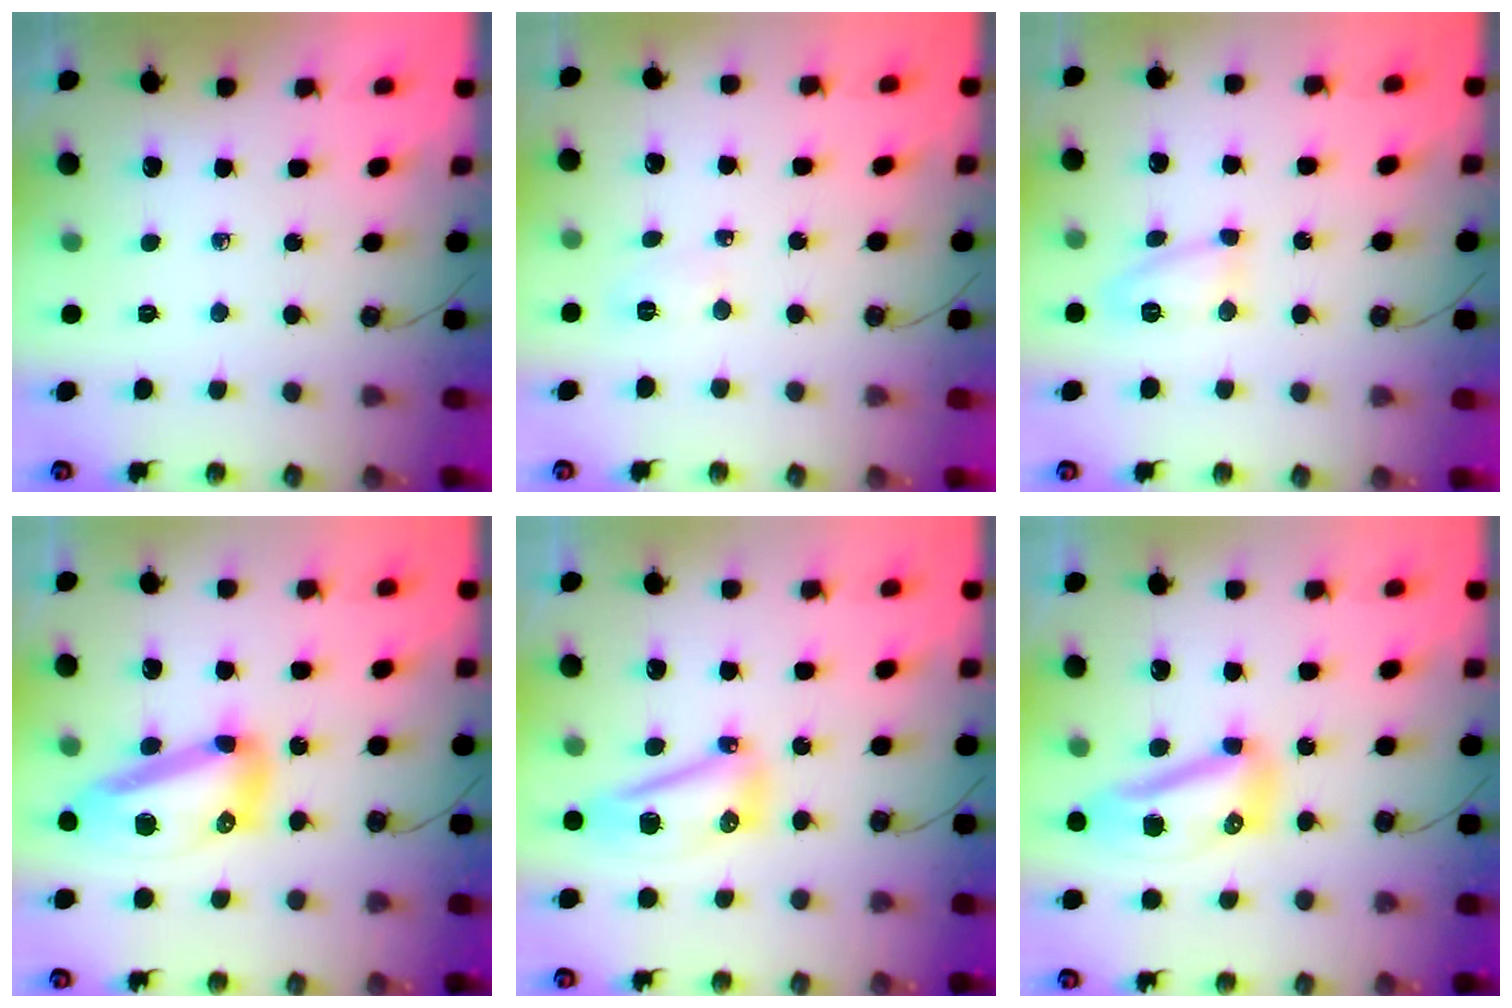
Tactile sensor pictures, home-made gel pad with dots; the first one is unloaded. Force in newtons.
{"total": 3.3, "press": 3.2, "slide": 0.9}
{"total": 6.8, "press": 6.8, "slide": 0.3}
{"total": 14.7, "press": 14.6, "slide": 1.6}
{"total": 10.8, "press": 10.8, "slide": 1.3}
{"total": 15.8, "press": 12.7, "slide": 9.5}